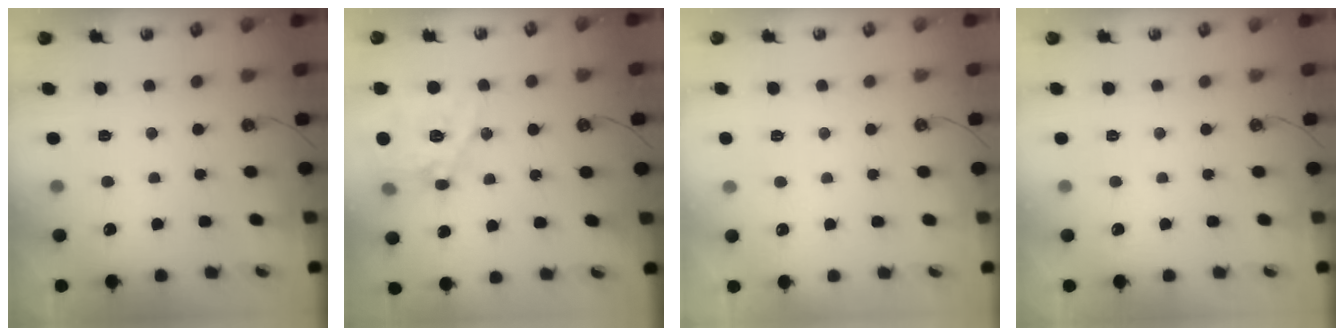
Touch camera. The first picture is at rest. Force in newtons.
{"total": 17.9, "press": 17.7, "slide": 2.2}
{"total": 0.5, "press": 0.5, "slide": 0.2}
{"total": 0.0}